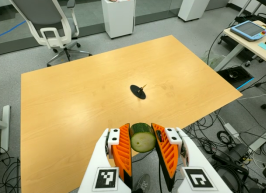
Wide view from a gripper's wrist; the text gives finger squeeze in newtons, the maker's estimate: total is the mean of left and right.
{"total": 11.0, "left": 10.2, "right": 11.8}